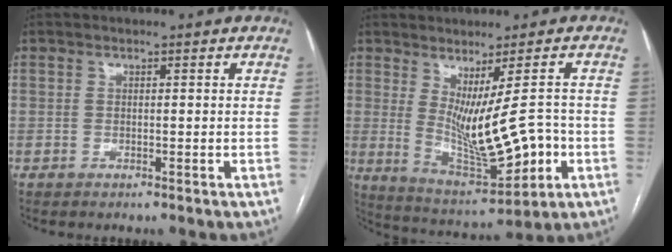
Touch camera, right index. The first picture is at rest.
{"total": 12.7, "force": [-1.2, 2.8, 12.3], "torque": [-0.204, -0.029, 0.000]}